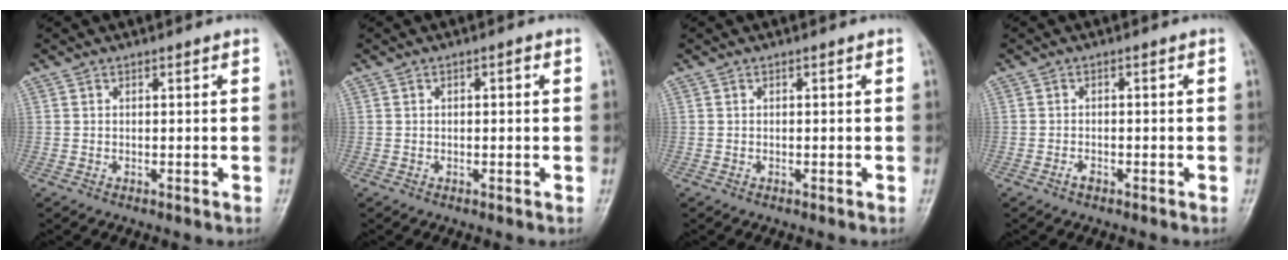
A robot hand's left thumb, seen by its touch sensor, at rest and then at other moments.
{"total": 1.2, "force": [0.2, 0.5, 1.1], "torque": [-0.012, 0.002, 0.000]}
{"total": 0.0}
{"total": 1.4, "force": [-1.0, 0.6, 0.8], "torque": [-0.016, 0.007, -0.018]}